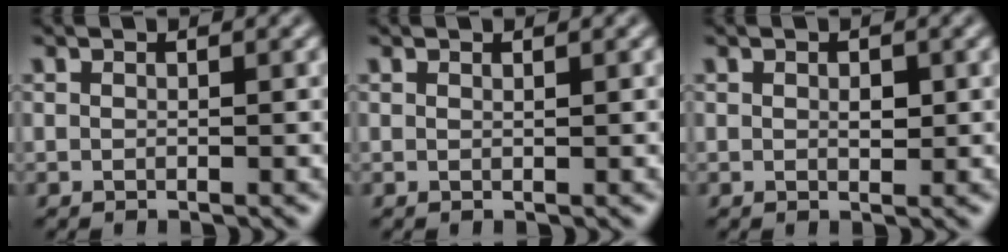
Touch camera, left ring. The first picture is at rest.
{"total": 0.0}
{"total": 1.0, "force": [0.1, 0.6, 0.8], "torque": [-0.012, -0.002, 0.002]}